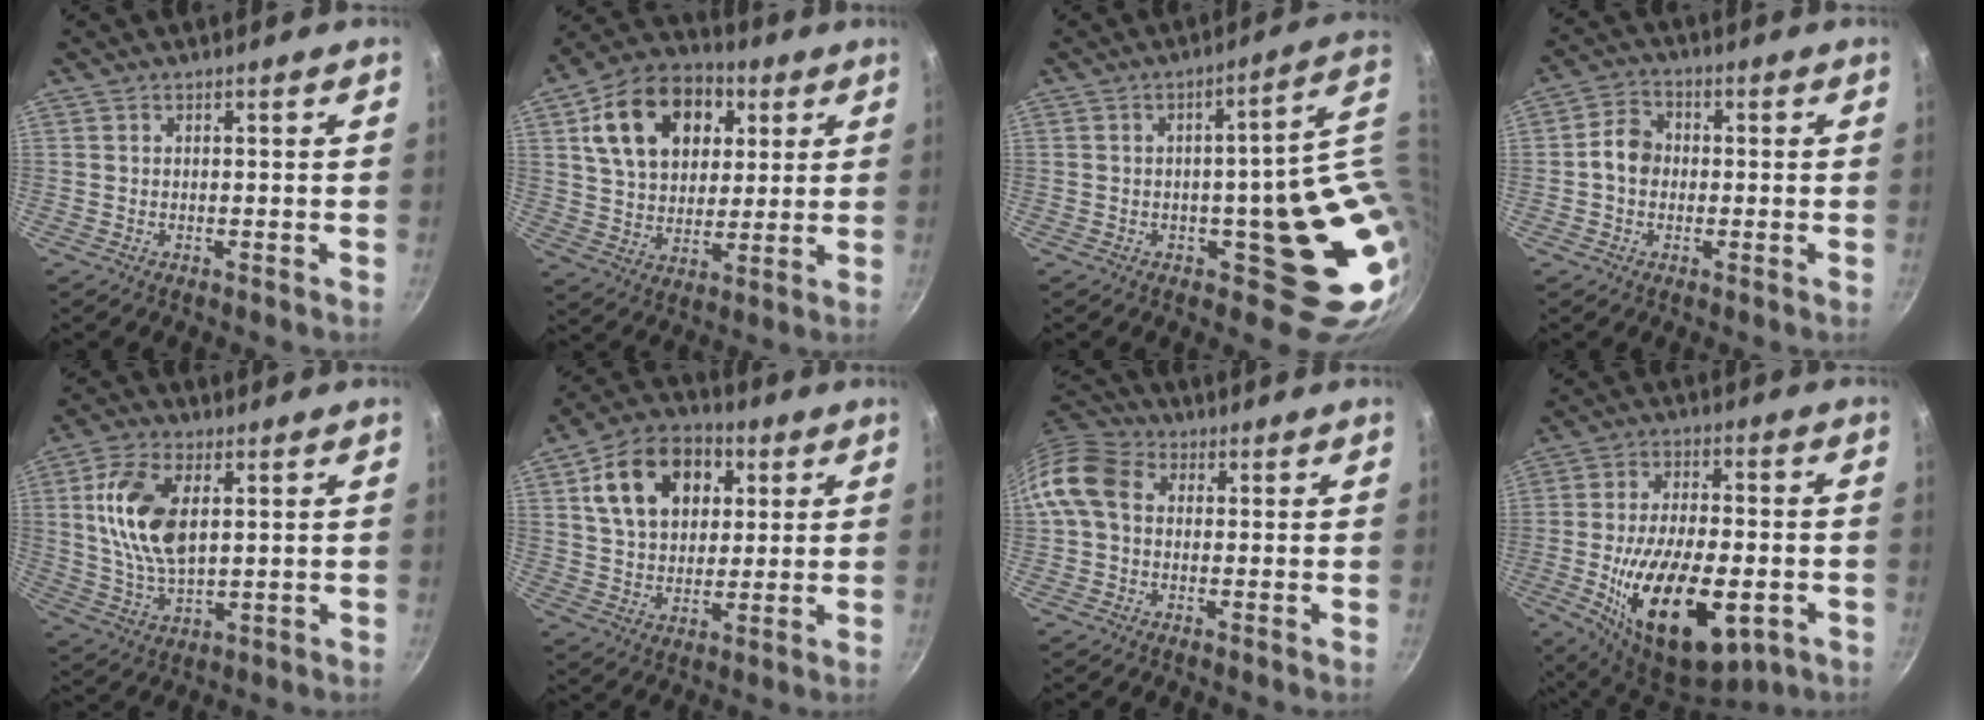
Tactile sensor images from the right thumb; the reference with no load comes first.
{"total": 19.8, "force": [6.4, 14.0, 12.3], "torque": [-0.182, 0.005, 0.102]}
{"total": 15.8, "force": [1.0, 6.6, 14.4], "torque": [-0.119, -0.006, 0.030]}
{"total": 5.6, "force": [-0.4, 4.6, 3.2], "torque": [-0.032, 0.019, -0.019]}
{"total": 13.7, "force": [3.1, 7.5, 11.0], "torque": [-0.203, -0.006, 0.060]}
{"total": 17.2, "force": [5.5, 12.2, 10.8], "torque": [-0.154, 0.007, 0.083]}
{"total": 9.4, "force": [0.9, 7.2, 5.9], "torque": [-0.098, 0.022, -0.004]}
{"total": 22.6, "force": [-6.4, 11.0, 18.7], "torque": [-0.307, 0.011, -0.094]}